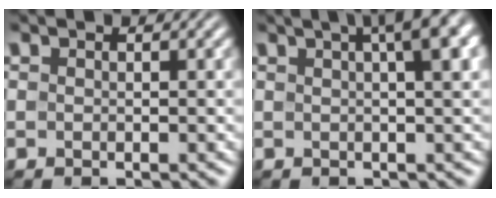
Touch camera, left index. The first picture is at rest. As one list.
[{"total": 6.7, "force": [2.6, 1.8, 5.9], "torque": [-0.045, 0.027, 0.024]}]